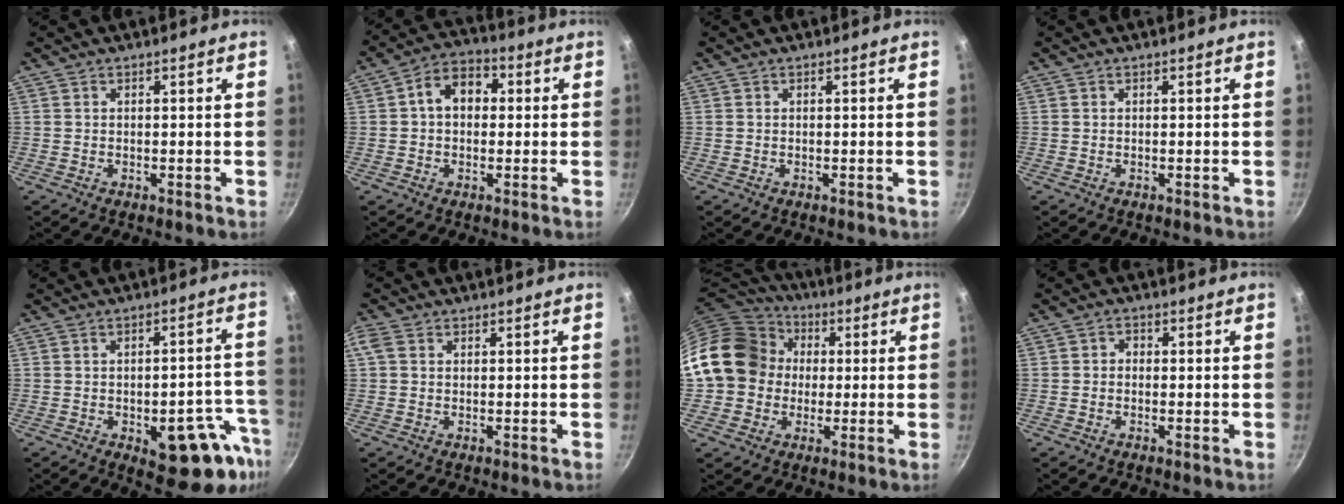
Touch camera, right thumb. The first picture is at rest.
{"total": 8.2, "force": [1.0, 6.1, 5.5], "torque": [-0.053, 0.022, 0.000]}
{"total": 0.0}
{"total": 0.0}
{"total": 14.3, "force": [-5.7, 6.4, 11.4], "torque": [-0.077, 0.030, -0.070]}
{"total": 2.2, "force": [0.5, 1.7, 1.3], "torque": [-0.025, 0.005, 0.006]}
{"total": 16.7, "force": [1.2, 14.6, 8.0], "torque": [-0.124, 0.041, 0.014]}
{"total": 1.6, "force": [-0.3, 1.4, 0.7], "torque": [-0.011, 0.006, -0.011]}